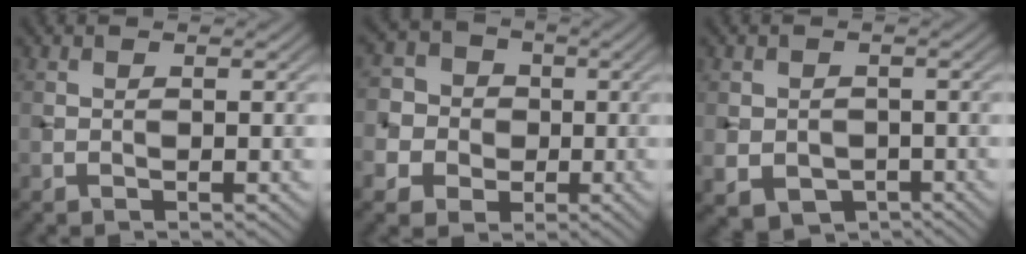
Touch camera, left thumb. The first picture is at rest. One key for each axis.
{"total": 6.8, "fx": -1.2, "fy": 6.4, "fz": 2.0, "tx": -0.058, "ty": 0.001, "tz": -0.046}
{"total": 3.8, "fx": -1.0, "fy": 3.3, "fz": 1.5, "tx": -0.042, "ty": -0.023, "tz": -0.014}